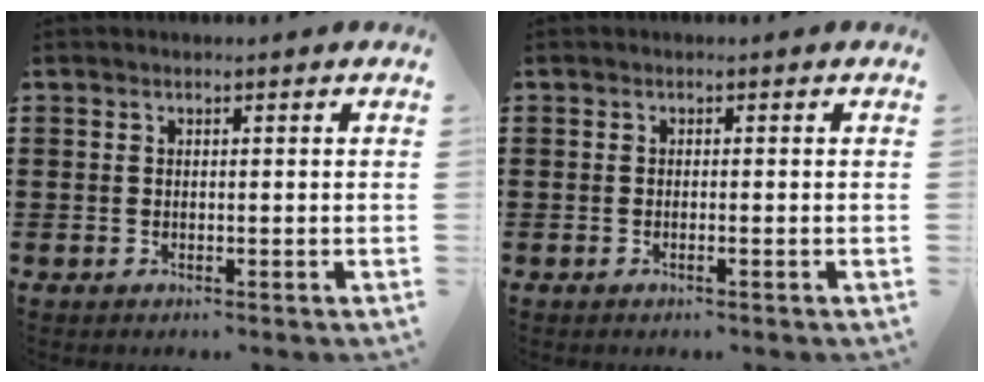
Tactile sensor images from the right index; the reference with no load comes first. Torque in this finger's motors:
{"motor_torque": [-0.39, 0.33, 0.00, -0.01]}